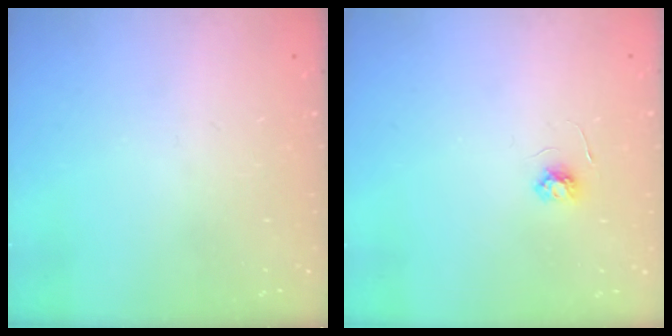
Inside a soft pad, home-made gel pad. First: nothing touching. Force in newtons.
{"total": 3.6, "press": 3.6, "slide": 0.5}